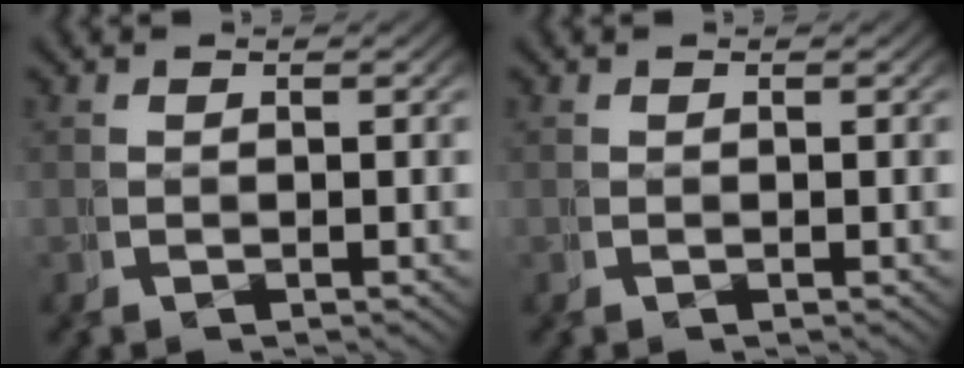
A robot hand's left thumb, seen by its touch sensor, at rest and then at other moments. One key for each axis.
{"total": 0.0}